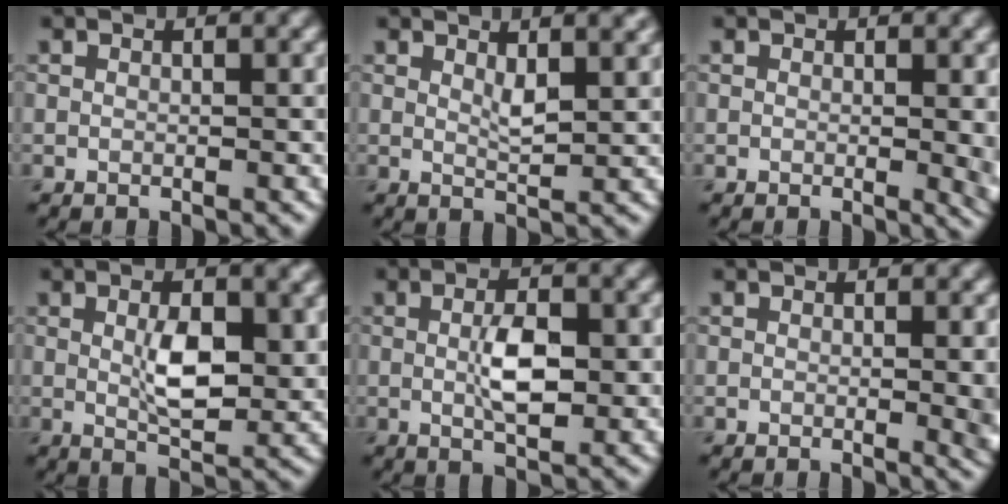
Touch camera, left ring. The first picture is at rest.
{"total": 2.6, "force": [1.3, 0.6, 2.2], "torque": [-0.037, 0.001, 0.023]}
{"total": 2.0, "force": [0.1, 0.4, 1.9], "torque": [-0.019, -0.005, 0.001]}
{"total": 5.3, "force": [0.7, 2.2, 4.8], "torque": [-0.086, -0.003, 0.015]}
{"total": 4.5, "force": [0.0, 1.9, 4.1], "torque": [-0.078, 0.000, 0.002]}
{"total": 2.3, "force": [-0.1, 0.5, 2.2], "torque": [-0.023, -0.005, -0.001]}